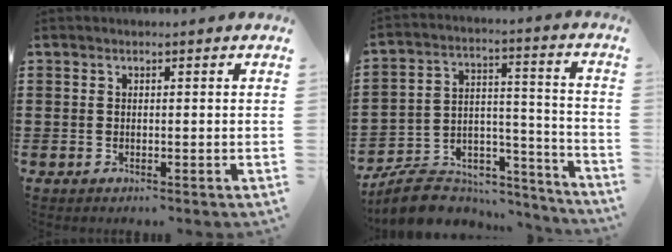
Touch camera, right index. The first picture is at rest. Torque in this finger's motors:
{"motor_torque": [-2.14, 0.00, -0.77, -0.21]}